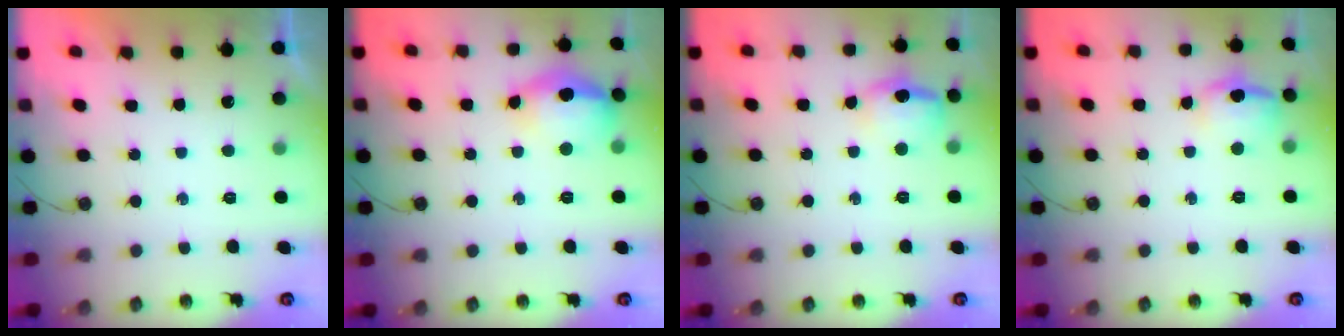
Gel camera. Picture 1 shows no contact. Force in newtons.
{"total": 14.5, "press": 14.3, "slide": 2.0}
{"total": 11.0, "press": 10.9, "slide": 0.9}
{"total": 11.1, "press": 10.5, "slide": 3.7}